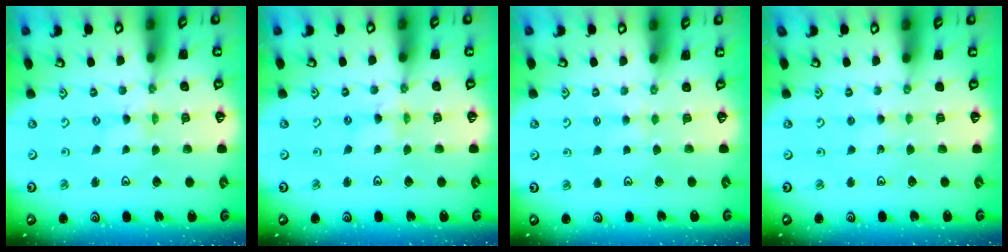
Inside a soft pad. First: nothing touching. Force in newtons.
{"total": 1.7, "press": 1.7, "slide": 0.2}
{"total": 2.6, "press": 2.5, "slide": 0.5}
{"total": 2.2, "press": 2.2, "slide": 0.2}